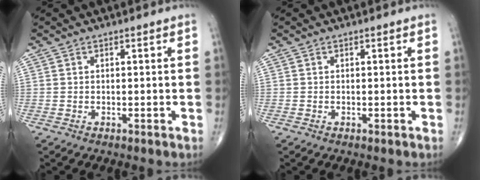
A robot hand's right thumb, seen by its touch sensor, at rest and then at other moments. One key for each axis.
{"total": 0.0}